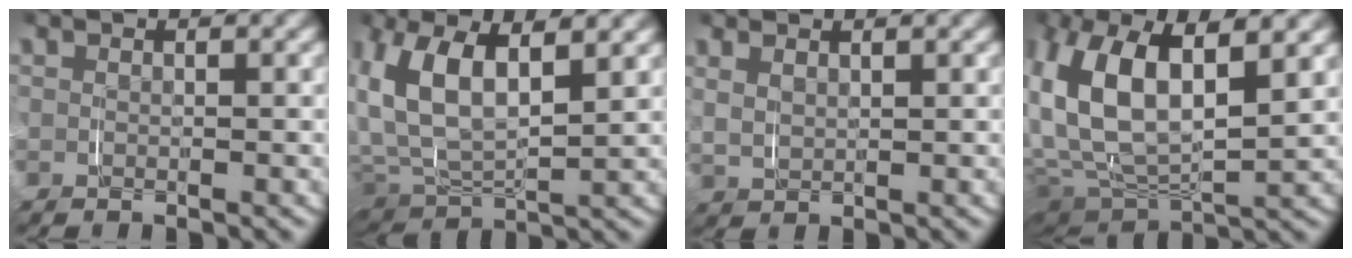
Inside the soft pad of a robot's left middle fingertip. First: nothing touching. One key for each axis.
{"total": 6.4, "fx": 2.7, "fy": 4.7, "fz": 3.4, "tx": -0.093, "ty": 0.007, "tz": 0.031}
{"total": 1.9, "fx": 1.7, "fy": -0.7, "fz": -0.2, "tx": 0.012, "ty": 0.004, "tz": 0.032}
{"total": 8.0, "fx": 2.5, "fy": 5.2, "fz": 5.6, "tx": -0.122, "ty": 0.009, "tz": 0.032}